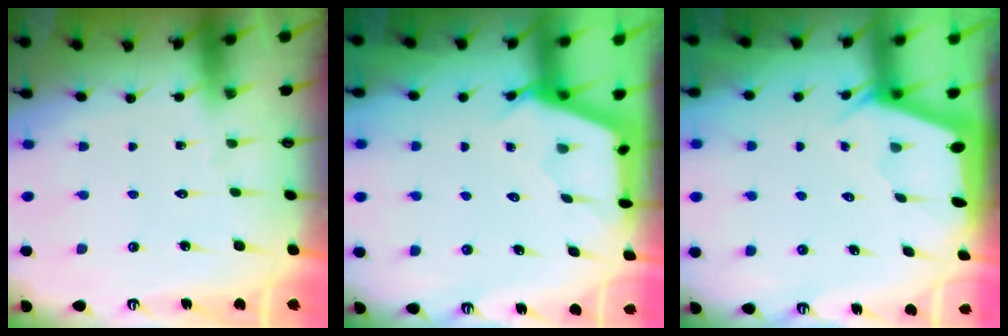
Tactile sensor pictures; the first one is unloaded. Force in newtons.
{"total": 2.8, "press": 2.7, "slide": 0.4}
{"total": 1.9, "press": 1.9, "slide": 0.3}